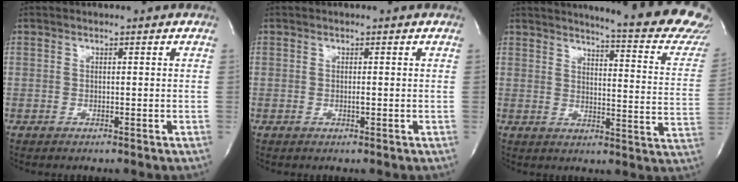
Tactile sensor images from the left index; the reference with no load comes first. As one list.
[{"total": 0.5, "force": [0.0, 0.1, 0.5], "torque": [-0.012, 0.000, -0.003]}, {"total": 22.1, "force": [20.2, 1.2, 8.8], "torque": [-0.112, -0.118, 0.218]}]